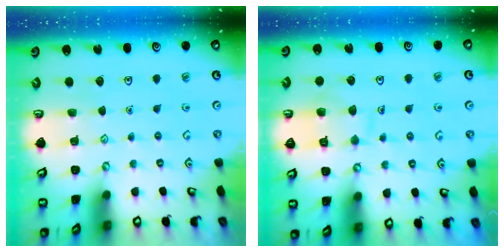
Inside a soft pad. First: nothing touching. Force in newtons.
{"total": 9.7, "press": 9.7, "slide": 0.9}